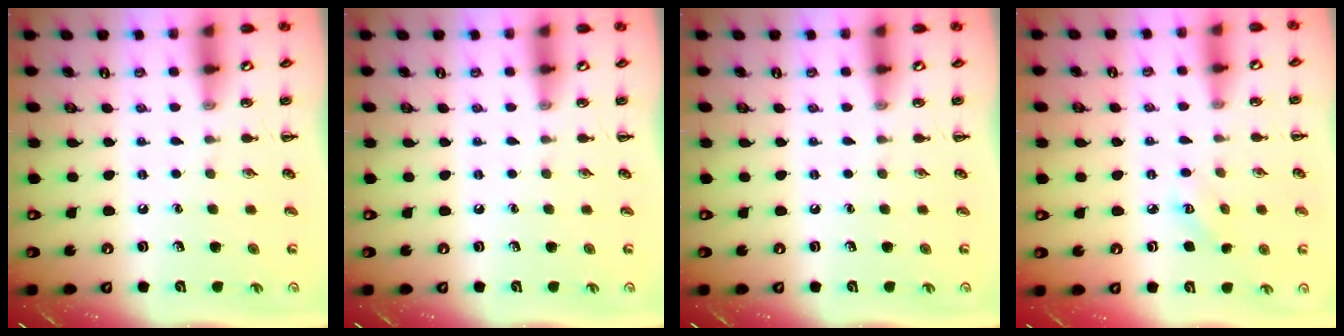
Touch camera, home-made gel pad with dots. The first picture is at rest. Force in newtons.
{"total": 0.0}
{"total": 0.0}
{"total": 2.9, "press": 2.8, "slide": 0.8}